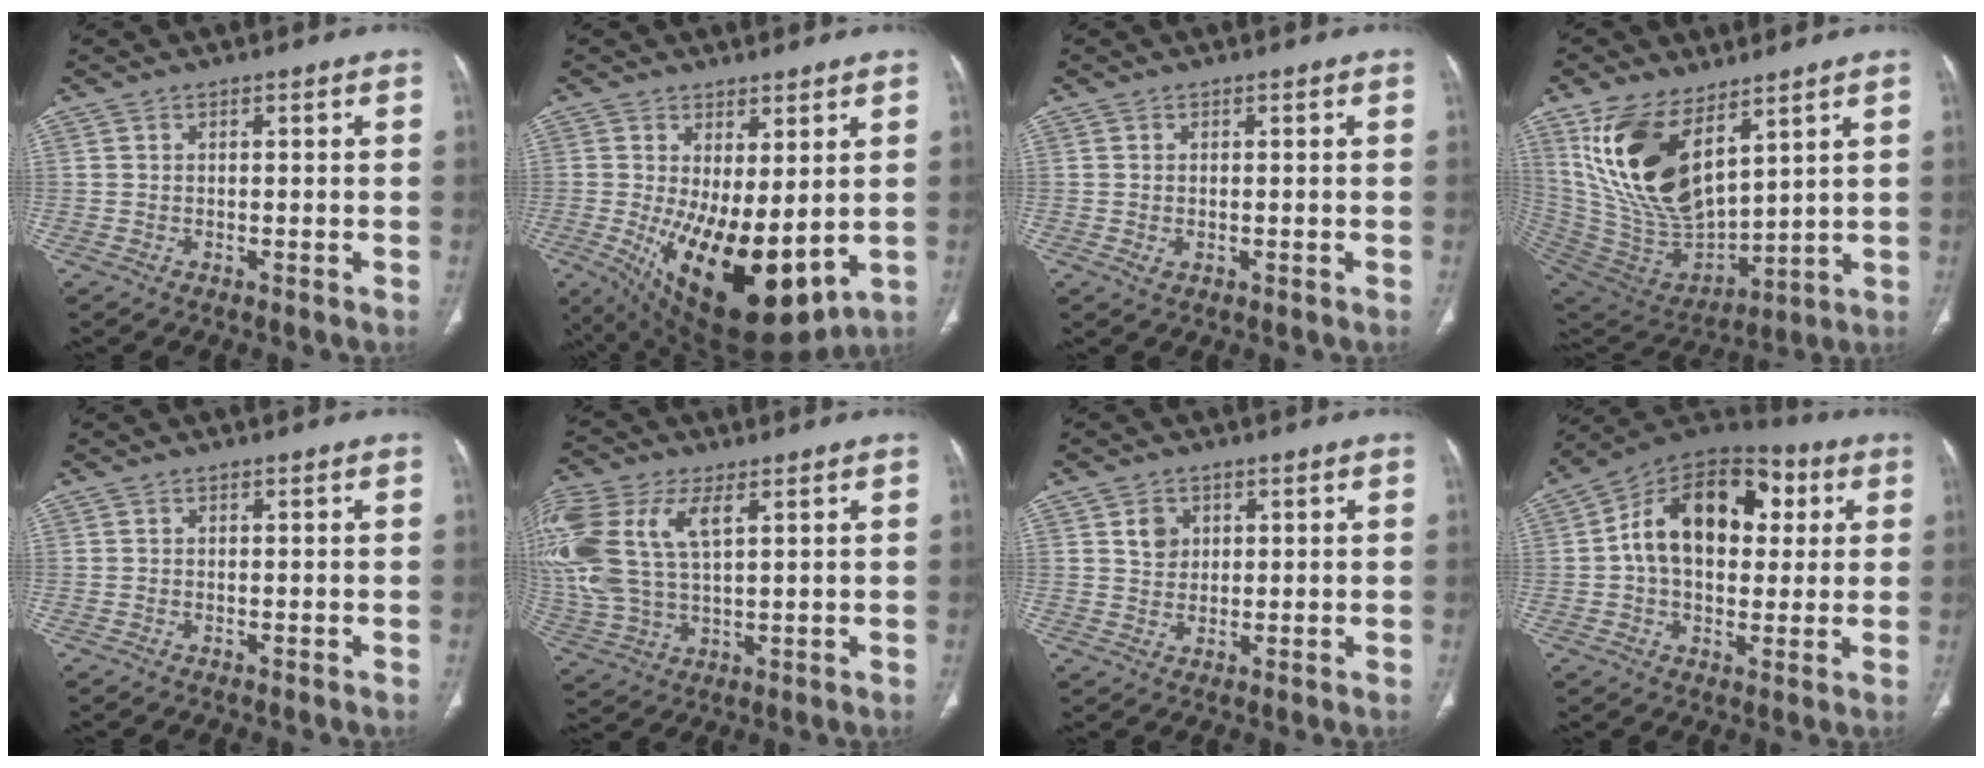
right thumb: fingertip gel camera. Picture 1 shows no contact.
{"total": 18.0, "force": [-1.6, 7.9, 16.0], "torque": [-0.264, -0.034, 0.007]}
{"total": 1.4, "force": [-0.3, 0.9, 1.1], "torque": [-0.026, 0.000, 0.000]}
{"total": 20.2, "force": [10.0, 9.8, 14.6], "torque": [-0.258, -0.054, 0.215]}
{"total": 0.0}
{"total": 20.7, "force": [6.8, 11.4, 15.9], "torque": [-0.401, 0.008, 0.133]}
{"total": 3.6, "force": [1.4, 3.0, 1.5], "torque": [-0.008, -0.007, 0.025]}
{"total": 19.4, "force": [3.5, 12.8, 14.2], "torque": [-0.195, 0.024, 0.047]}